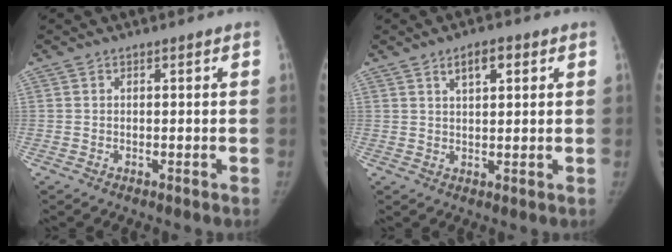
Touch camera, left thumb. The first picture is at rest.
{"total": 4.4, "force": [2.2, 1.8, 3.4], "torque": [-0.048, -0.004, 0.037]}